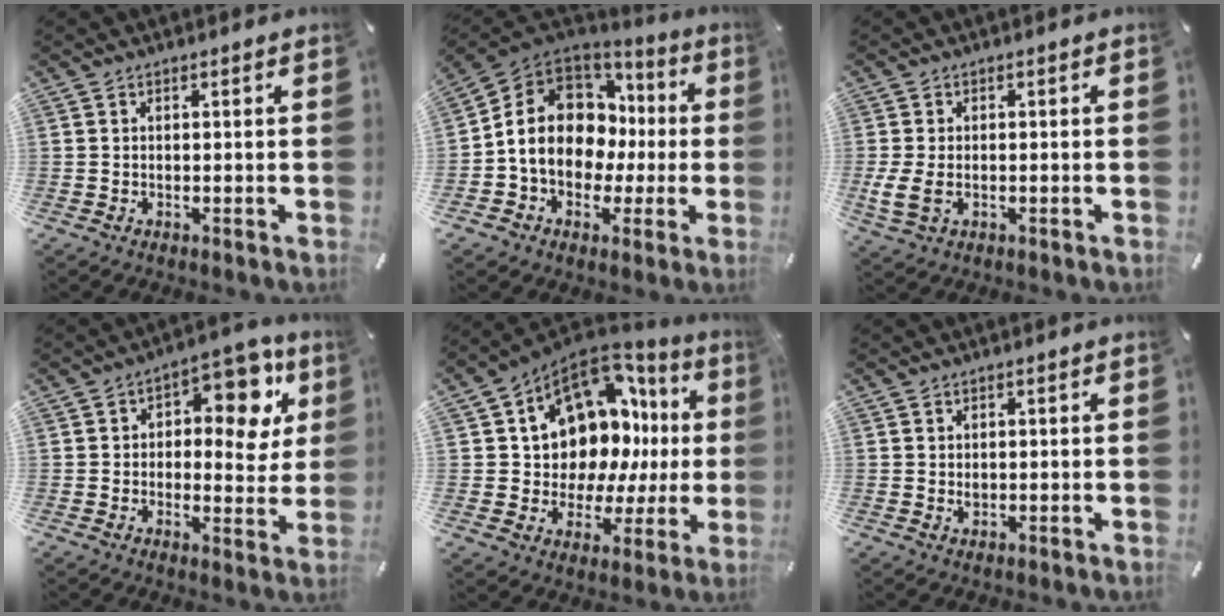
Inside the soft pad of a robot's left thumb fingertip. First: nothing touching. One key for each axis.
{"total": 14.3, "fx": 0.4, "fy": 11.9, "fz": 8.0, "tx": -0.164, "ty": -0.002, "tz": 0.017}
{"total": 5.1, "fx": -0.9, "fy": 3.4, "fz": 3.7, "tx": -0.075, "ty": -0.003, "tz": -0.017}
{"total": 12.6, "fx": 5.0, "fy": 7.4, "fz": 9.0, "tx": -0.111, "ty": -0.033, "tz": 0.082}
{"total": 14.7, "fx": 6.5, "fy": 10.7, "fz": 7.7, "tx": -0.116, "ty": -0.076, "tz": 0.120}
{"total": 0.8, "fx": 0.2, "fy": 0.8, "fz": 0.3, "tx": -0.009, "ty": 0.002, "tz": 0.004}